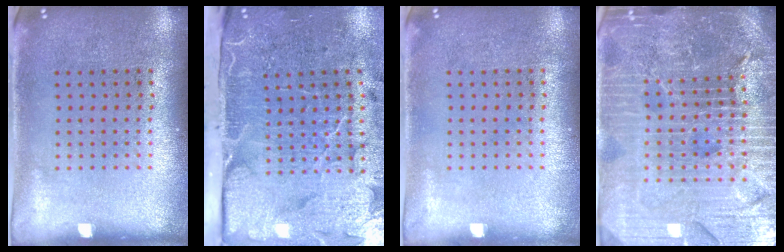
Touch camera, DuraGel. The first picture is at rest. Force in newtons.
{"total": 5.2, "press": 4.1, "slide": 3.2}
{"total": 0.0}
{"total": 6.1, "press": 5.4, "slide": 2.8}